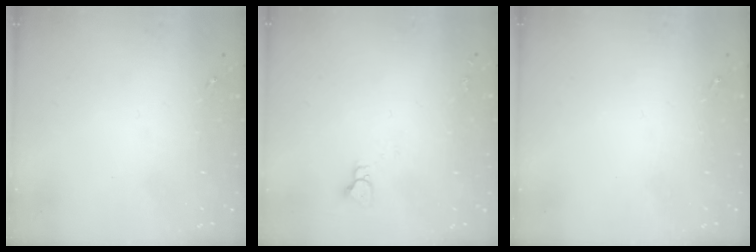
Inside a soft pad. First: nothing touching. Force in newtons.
{"total": 3.6, "press": 3.6, "slide": 0.3}
{"total": 0.0}